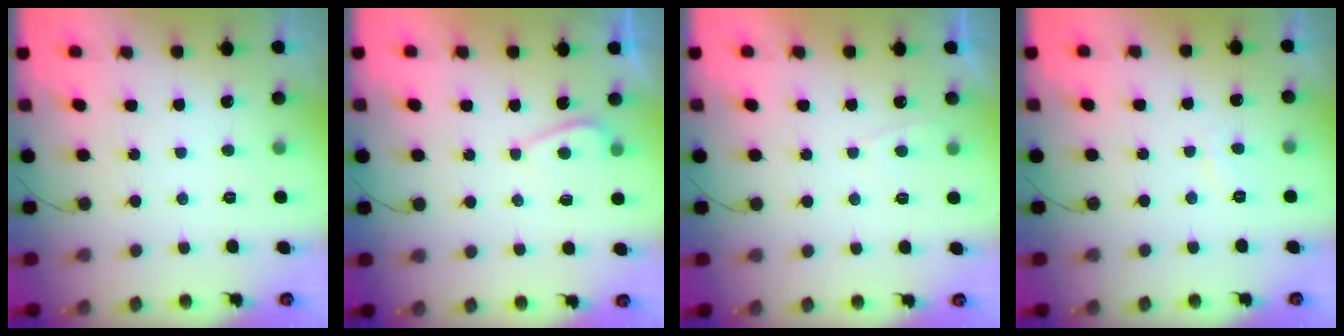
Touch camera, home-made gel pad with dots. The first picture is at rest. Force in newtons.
{"total": 3.2, "press": 3.2, "slide": 0.3}
{"total": 1.1, "press": 0.9, "slide": 0.5}
{"total": 1.6, "press": 1.5, "slide": 0.6}